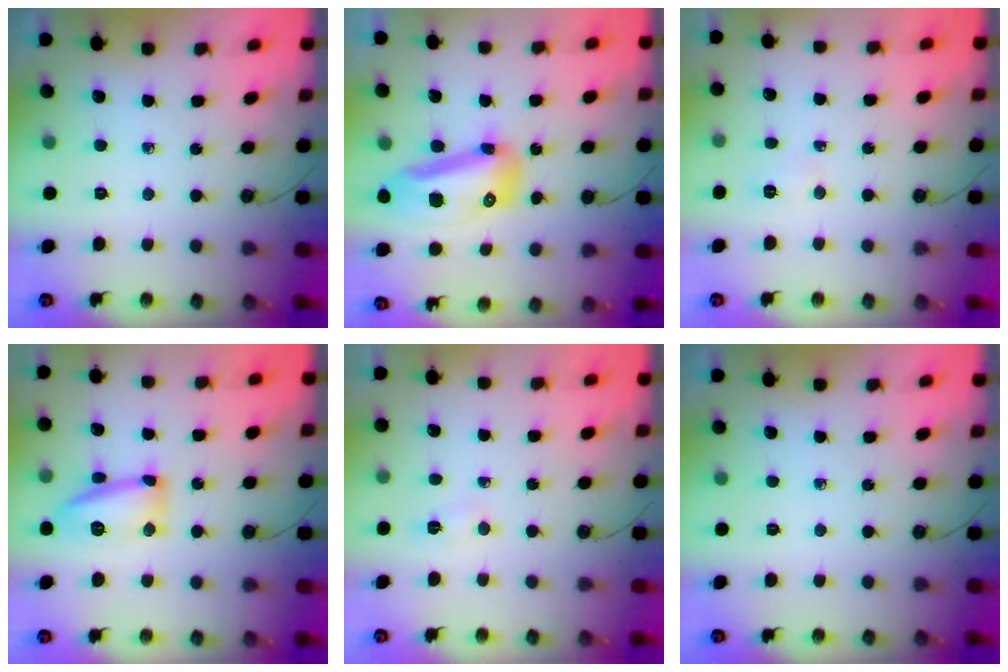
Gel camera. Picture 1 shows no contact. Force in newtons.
{"total": 15.1, "press": 14.7, "slide": 3.2}
{"total": 5.6, "press": 3.8, "slide": 4.1}
{"total": 13.2, "press": 13.1, "slide": 1.3}
{"total": 2.9, "press": 2.9, "slide": 0.4}
{"total": 0.0}